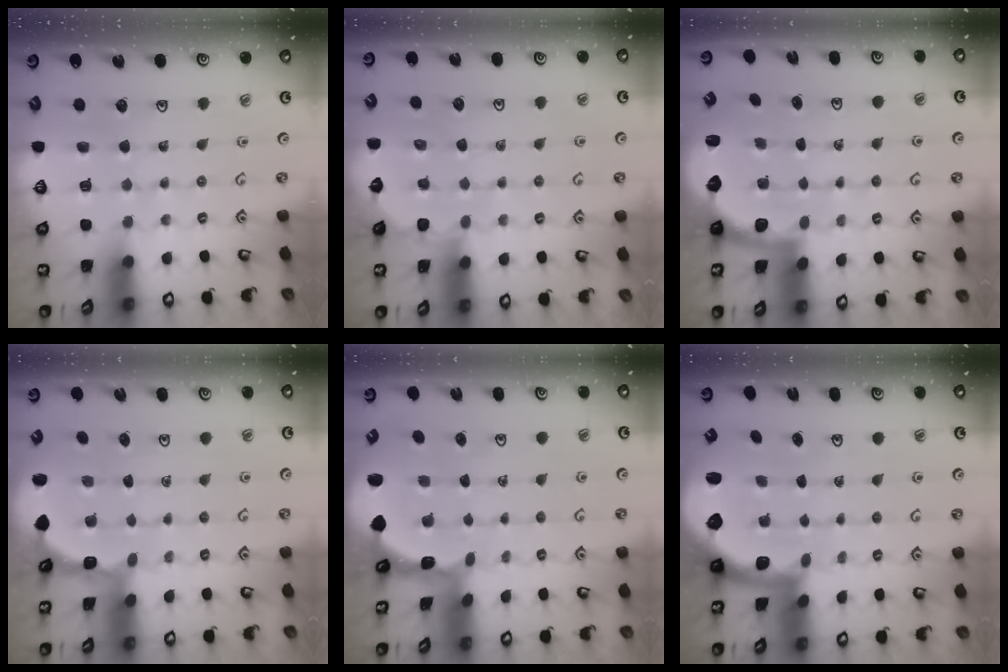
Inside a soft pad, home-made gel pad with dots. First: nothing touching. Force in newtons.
{"total": 3.0, "press": 2.9, "slide": 0.5}
{"total": 2.6, "press": 1.9, "slide": 1.7}
{"total": 1.9, "press": 1.9, "slide": 0.3}
{"total": 1.4, "press": 1.4, "slide": 0.0}
{"total": 1.7, "press": 1.6, "slide": 0.4}